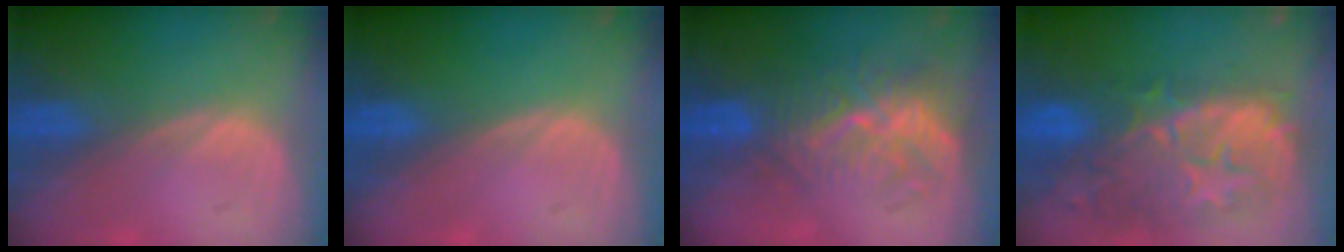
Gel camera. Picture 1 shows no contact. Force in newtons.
{"total": 0.0}
{"total": 9.6, "press": 8.5, "slide": 4.5}
{"total": 12.4, "press": 11.2, "slide": 5.3}